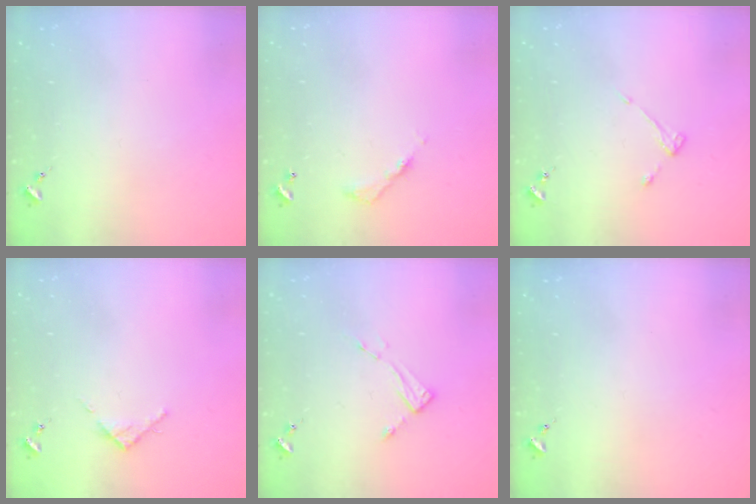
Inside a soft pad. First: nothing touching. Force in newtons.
{"total": 4.9, "press": 4.9, "slide": 0.4}
{"total": 2.8, "press": 2.8, "slide": 0.3}
{"total": 3.8, "press": 3.8, "slide": 0.5}
{"total": 4.4, "press": 4.4, "slide": 0.3}
{"total": 0.0}